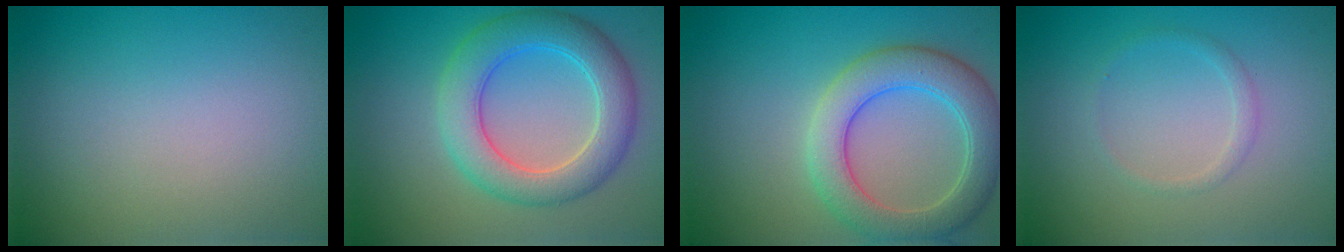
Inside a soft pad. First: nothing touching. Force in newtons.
{"total": 6.0, "press": 6.0, "slide": 0.2}
{"total": 6.0, "press": 6.0, "slide": 0.3}
{"total": 1.0, "press": 1.0, "slide": 0.1}